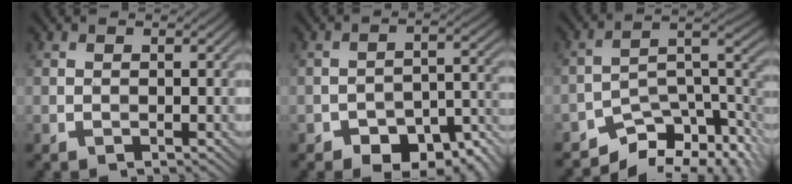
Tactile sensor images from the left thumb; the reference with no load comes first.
{"total": 9.5, "force": [-7.0, 4.6, 4.6], "torque": [-0.059, 0.000, -0.102]}
{"total": 10.4, "force": [-7.5, 4.4, 5.7], "torque": [-0.076, -0.007, -0.127]}